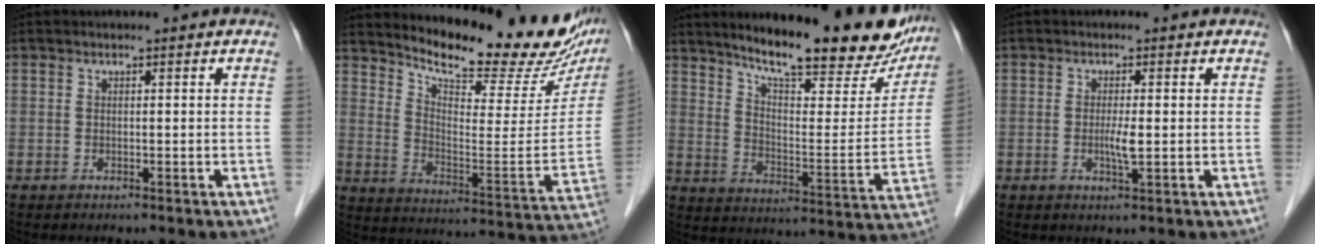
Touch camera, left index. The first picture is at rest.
{"total": 21.8, "force": [19.2, 4.8, 8.9], "torque": [-0.133, -0.061, 0.255]}
{"total": 24.3, "force": [19.7, 5.2, 13.4], "torque": [-0.189, -0.023, 0.265]}
{"total": 2.4, "force": [-0.1, 0.2, 2.4], "torque": [-0.048, -0.003, -0.002]}